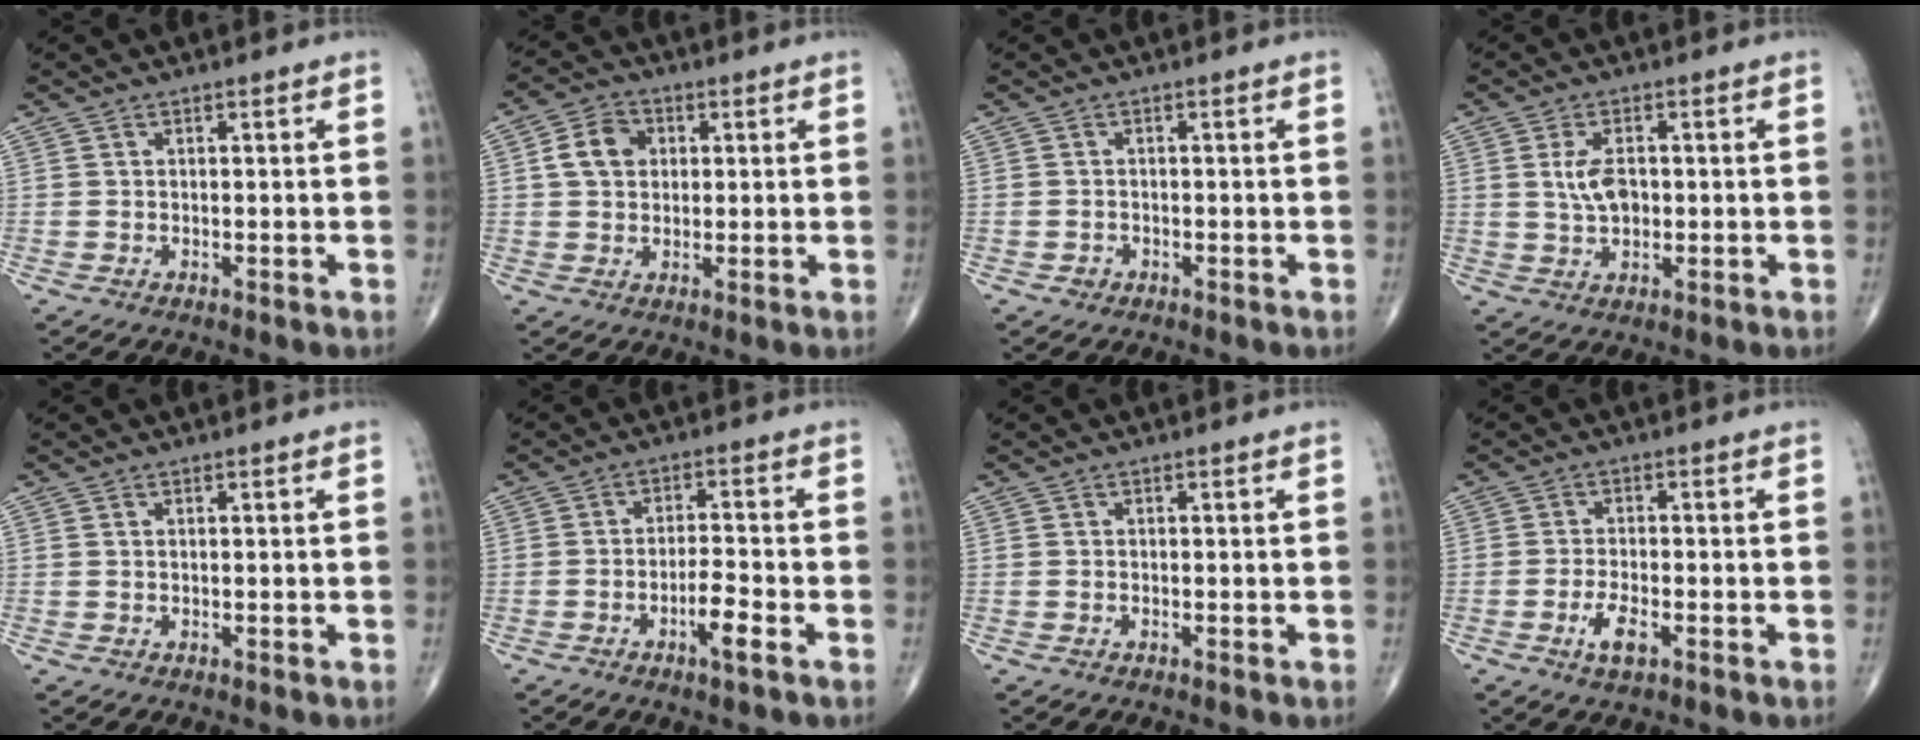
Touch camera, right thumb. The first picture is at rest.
{"total": 6.6, "force": [1.4, 5.2, 3.9], "torque": [-0.058, 0.008, 0.018]}
{"total": 1.0, "force": [-0.6, 0.8, 0.2], "torque": [0.001, 0.005, -0.010]}
{"total": 5.2, "force": [0.5, 3.0, 4.2], "torque": [-0.077, -0.001, 0.012]}
{"total": 0.0}
{"total": 5.0, "force": [-2.4, 0.7, 4.3], "torque": [-0.081, 0.014, -0.044]}
{"total": 0.0}
{"total": 4.1, "force": [-1.8, 1.5, 3.4], "torque": [-0.067, 0.003, -0.032]}